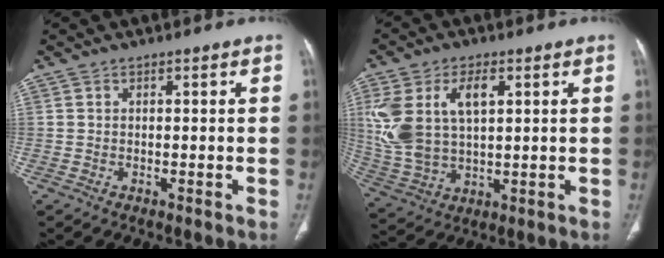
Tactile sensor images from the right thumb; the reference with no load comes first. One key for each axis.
{"total": 14.8, "fx": 4.2, "fy": 8.4, "fz": 11.5, "tx": -0.243, "ty": 0.000, "tz": 0.094}